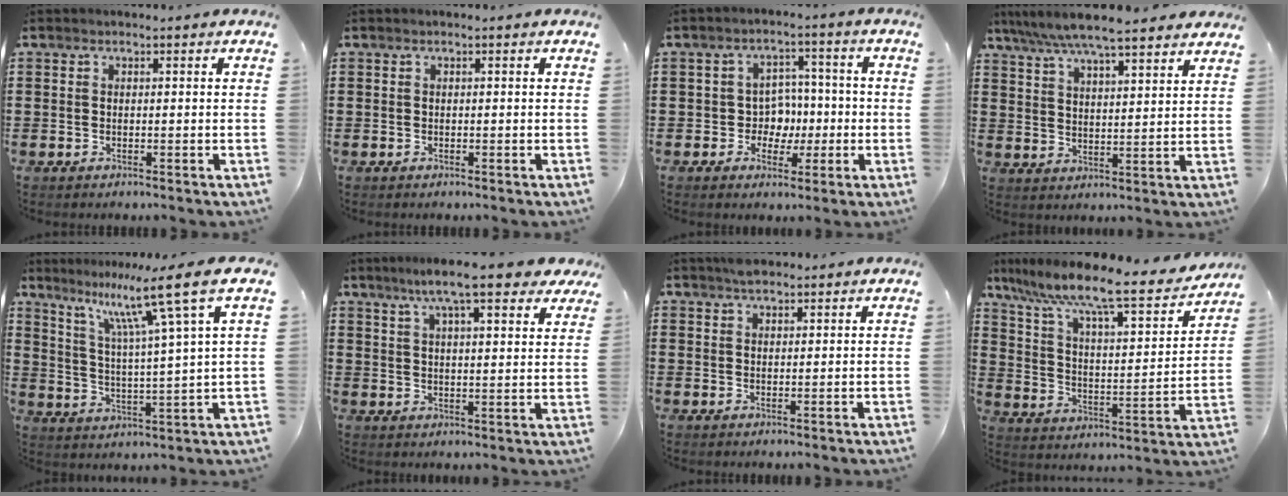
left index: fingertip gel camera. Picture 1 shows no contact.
{"total": 0.0}
{"total": 5.5, "force": [-0.6, 5.1, 2.1], "torque": [-0.053, 0.008, -0.015]}
{"total": 6.6, "force": [6.2, 0.5, 2.4], "torque": [-0.070, -0.023, 0.109]}
{"total": 11.8, "force": [7.8, -0.3, 8.8], "torque": [-0.168, -0.039, 0.115]}
{"total": 9.7, "force": [7.4, 1.2, 6.2], "torque": [-0.123, -0.011, 0.127]}
{"total": 2.0, "force": [1.7, 0.6, 0.8], "torque": [-0.019, 0.001, 0.033]}
{"total": 10.9, "force": [9.0, 1.0, 6.1], "torque": [-0.145, -0.060, 0.146]}